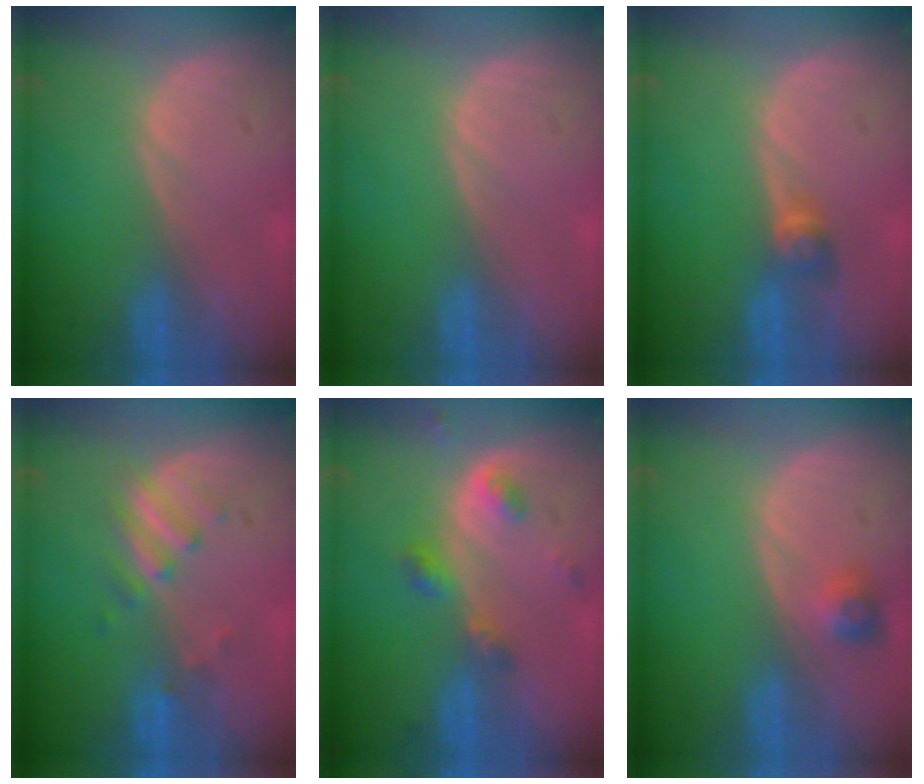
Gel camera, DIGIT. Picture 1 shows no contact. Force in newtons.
{"total": 0.0}
{"total": 2.6, "press": 2.4, "slide": 1.0}
{"total": 3.6, "press": 3.6, "slide": 0.5}
{"total": 4.7, "press": 4.2, "slide": 2.1}
{"total": 2.6, "press": 2.4, "slide": 1.0}